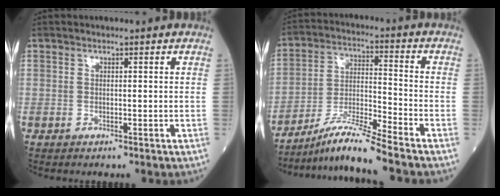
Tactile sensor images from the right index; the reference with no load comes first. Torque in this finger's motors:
{"motor_torque": [-0.20, -0.34, 0.20, 0.04]}